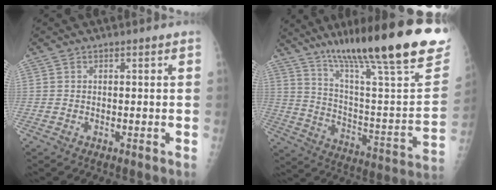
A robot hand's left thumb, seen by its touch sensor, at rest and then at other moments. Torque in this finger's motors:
{"motor_torque": [0.57, 0.18, 1.41, -1.36, 0.19]}